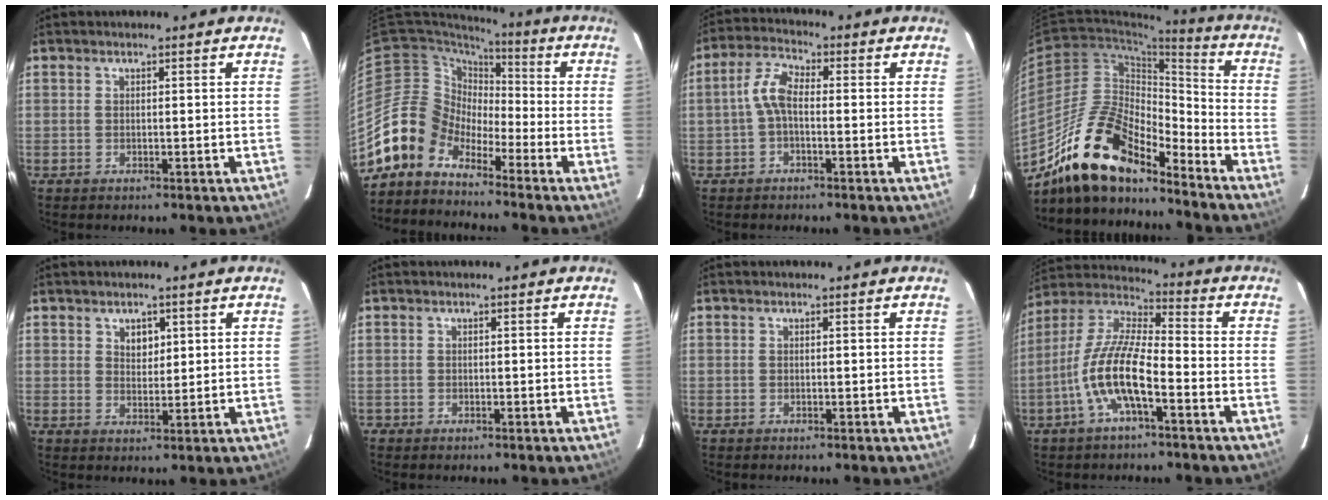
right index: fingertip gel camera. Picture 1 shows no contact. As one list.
[{"total": 9.2, "force": [-6.6, 6.5, 0.0], "torque": [-0.008, 0.036, -0.141]}, {"total": 5.0, "force": [-0.9, 2.3, 4.4], "torque": [-0.097, 0.020, -0.022]}, {"total": 18.5, "force": [-14.7, 6.0, 9.5], "torque": [-0.174, 0.007, -0.274]}, {"total": 3.0, "force": [1.4, 2.2, 1.5], "torque": [-0.018, 0.005, 0.026]}, {"total": 0.9, "force": [-0.3, 0.8, -0.1], "torque": [0.000, 0.002, -0.006]}, {"total": 0.0}, {"total": 12.9, "force": [-5.2, 3.5, 11.3], "torque": [-0.234, 0.003, -0.106]}]